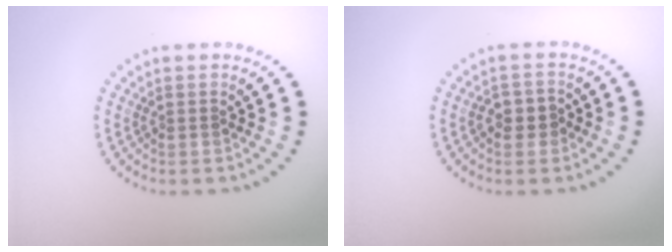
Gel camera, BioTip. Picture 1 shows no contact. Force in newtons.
{"total": 2.0, "press": 1.9, "slide": 0.6}